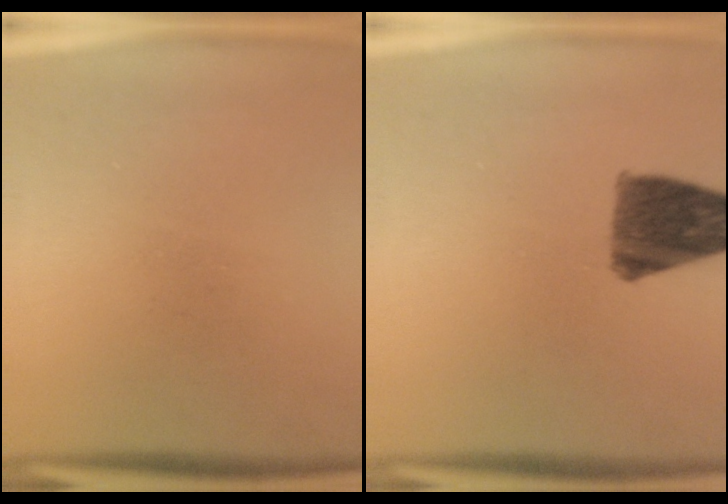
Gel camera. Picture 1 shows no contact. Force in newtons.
{"total": 10.0}